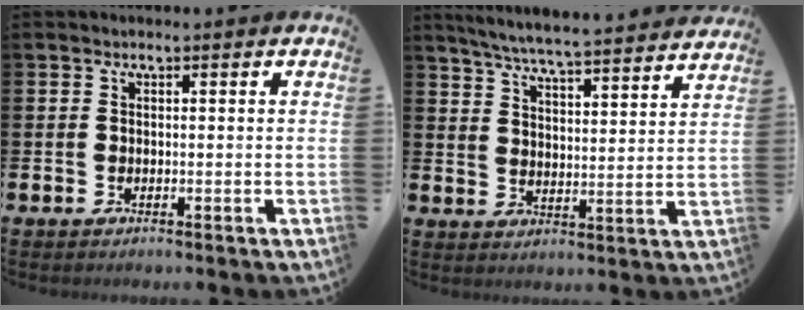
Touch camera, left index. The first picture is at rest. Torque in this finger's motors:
{"motor_torque": [0.99, -1.15, 0.55, 0.12]}